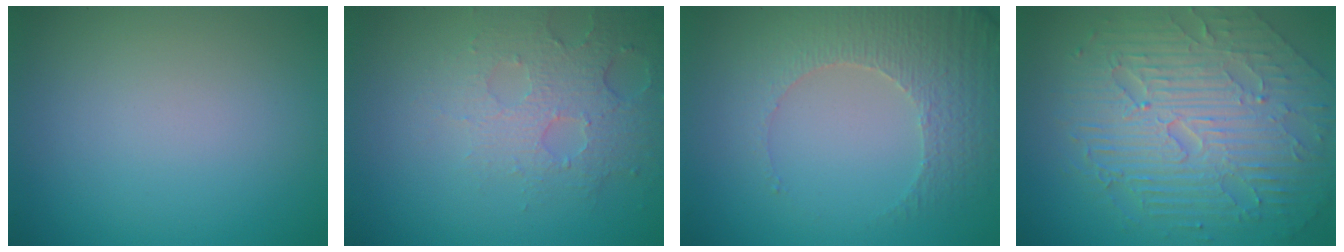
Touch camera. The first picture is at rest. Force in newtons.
{"total": 3.7, "press": 3.4, "slide": 1.5}
{"total": 3.9, "press": 3.3, "slide": 2.1}
{"total": 10.0, "press": 6.7, "slide": 7.5}